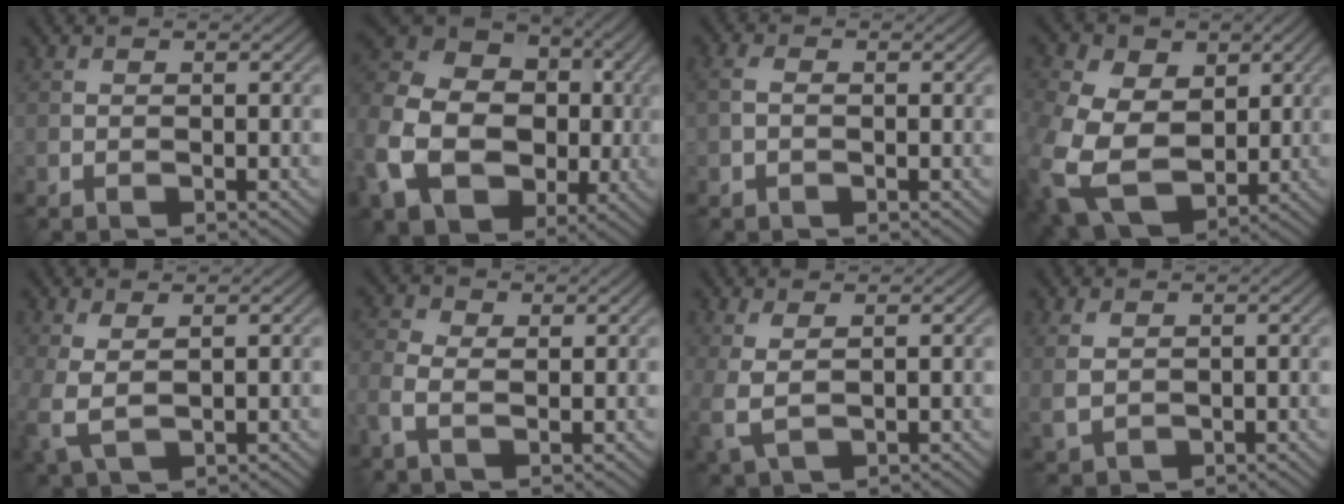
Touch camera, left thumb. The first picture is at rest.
{"total": 16.3, "force": [-3.3, 12.5, 9.9], "torque": [-0.256, -0.024, -0.060]}
{"total": 2.2, "force": [-0.1, 1.5, 1.6], "torque": [-0.045, 0.006, -0.002]}
{"total": 14.3, "force": [-0.9, 10.8, 9.4], "torque": [-0.248, -0.033, 0.014]}
{"total": 4.1, "force": [0.6, 2.2, 3.4], "torque": [-0.100, -0.005, 0.013]}
{"total": 3.6, "force": [-0.2, 2.2, 2.8], "torque": [-0.079, 0.005, -0.012]}
{"total": 3.7, "force": [0.7, 1.9, 3.1], "torque": [-0.093, -0.004, 0.015]}
{"total": 3.1, "force": [0.9, 2.2, 1.9], "torque": [-0.059, -0.001, 0.023]}